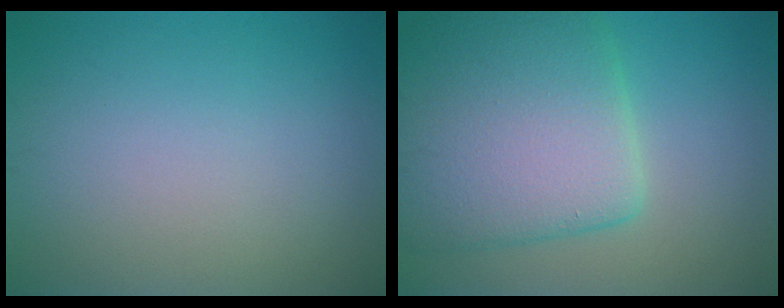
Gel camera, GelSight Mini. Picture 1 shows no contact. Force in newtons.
{"total": 10.1, "press": 10.1, "slide": 0.4}